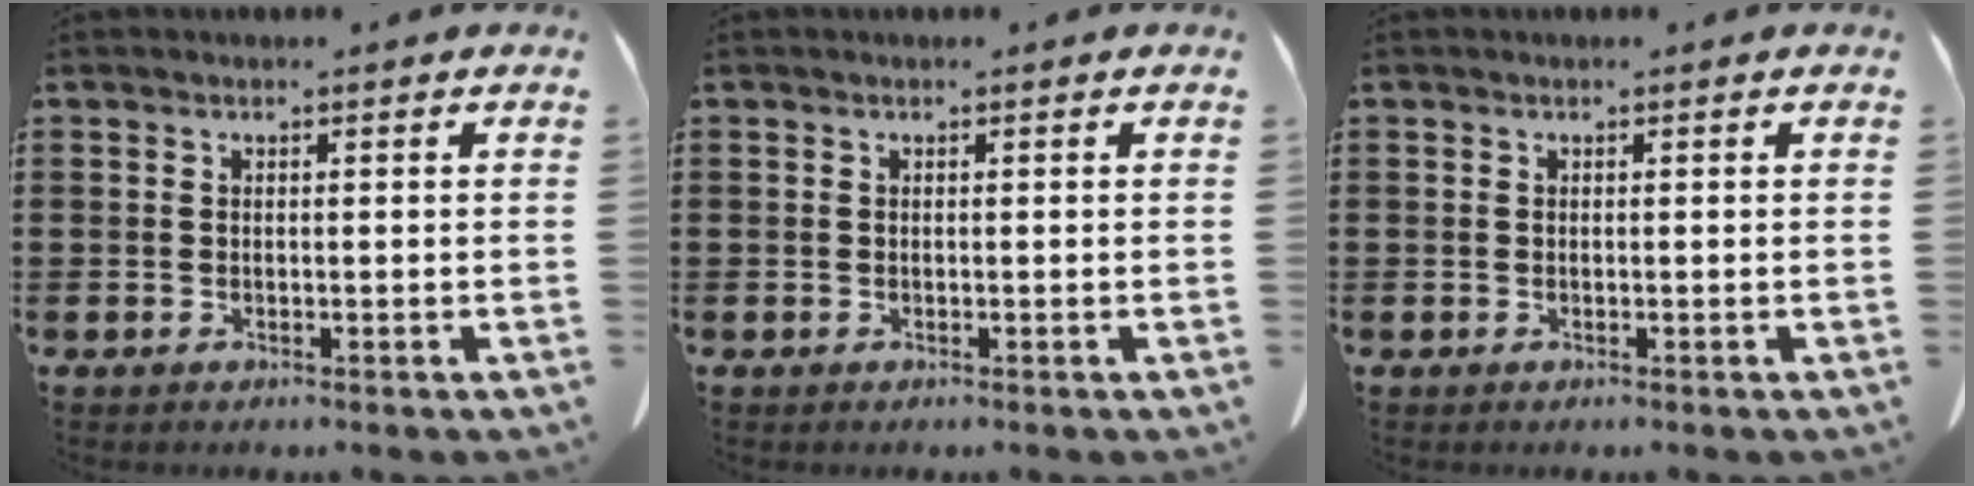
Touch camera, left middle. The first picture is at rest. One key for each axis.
{"total": 0.0}
{"total": 0.0}